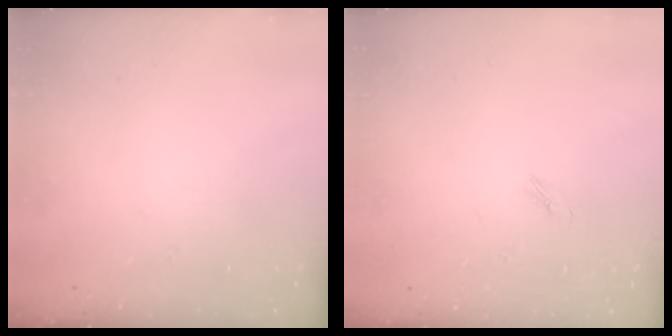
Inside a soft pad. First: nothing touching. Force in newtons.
{"total": 1.9, "press": 1.8, "slide": 0.5}